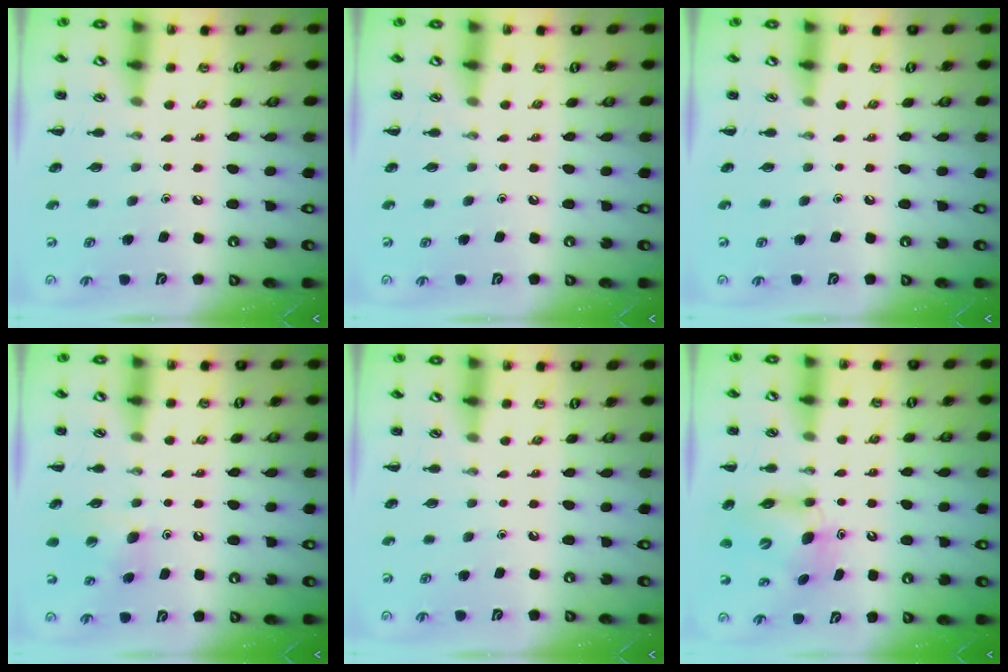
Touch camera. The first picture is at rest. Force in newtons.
{"total": 0.0}
{"total": 0.0}
{"total": 6.0, "press": 5.9, "slide": 1.5}
{"total": 0.0}
{"total": 7.6, "press": 7.5, "slide": 1.4}